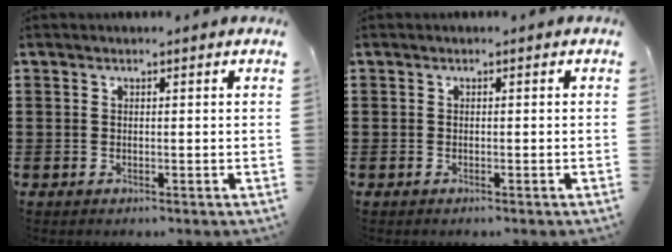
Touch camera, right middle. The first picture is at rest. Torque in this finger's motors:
{"motor_torque": [0.03, 0.03, 0.00, 0.00]}